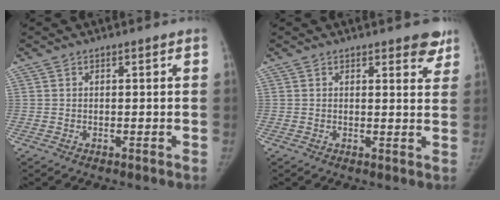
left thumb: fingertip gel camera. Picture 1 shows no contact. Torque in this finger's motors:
{"motor_torque": [0.49, -0.35, 0.32, -0.35, 0.06]}